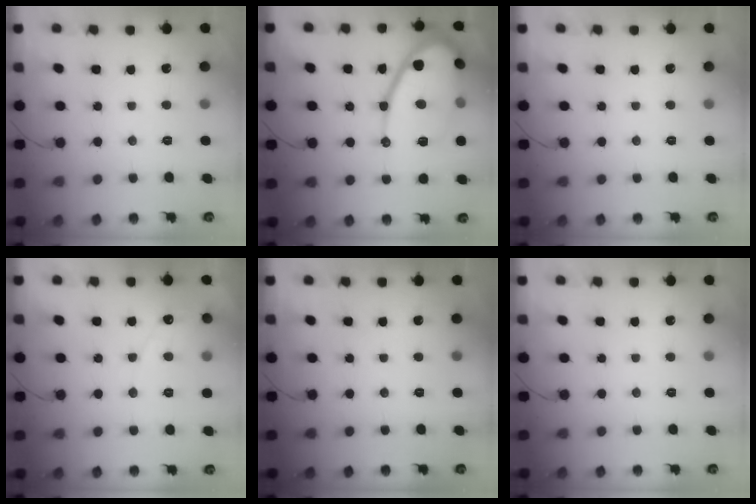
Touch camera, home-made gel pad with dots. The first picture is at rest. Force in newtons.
{"total": 17.7, "press": 17.6, "slide": 1.5}
{"total": 0.0}
{"total": 3.9, "press": 3.9, "slide": 0.2}
{"total": 0.0}
{"total": 0.0}